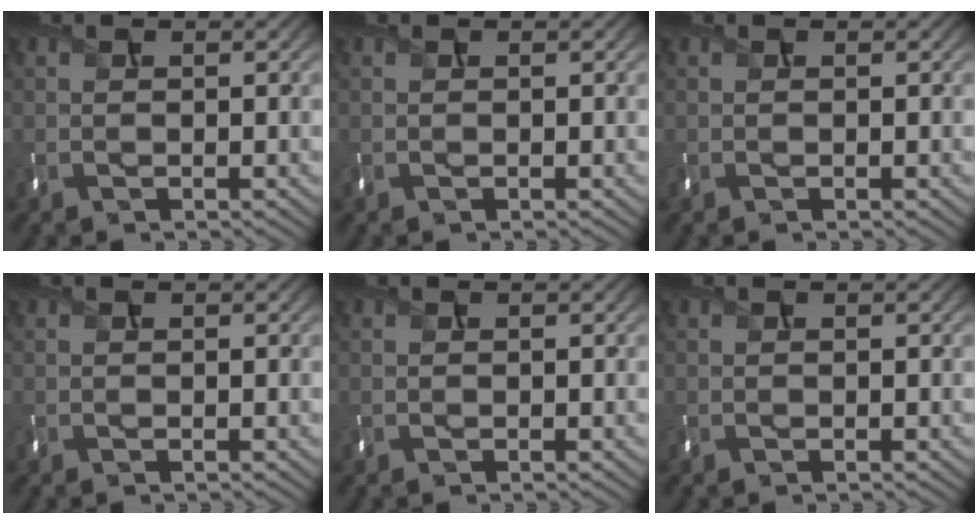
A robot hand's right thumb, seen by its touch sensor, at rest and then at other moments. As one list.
[{"total": 0.0}, {"total": 0.0}, {"total": 0.0}, {"total": 0.0}, {"total": 0.0}]